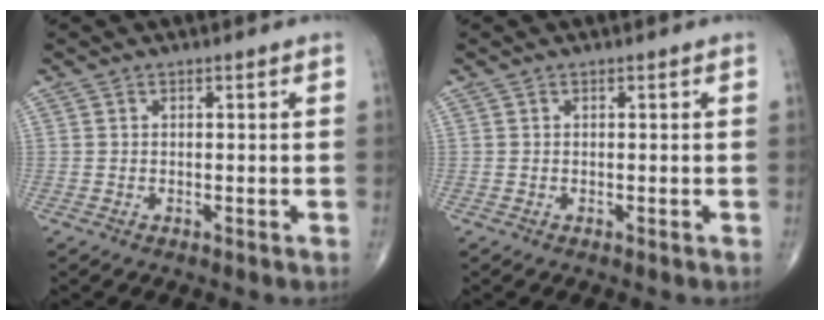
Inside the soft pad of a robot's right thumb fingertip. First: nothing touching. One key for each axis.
{"total": 0.0}